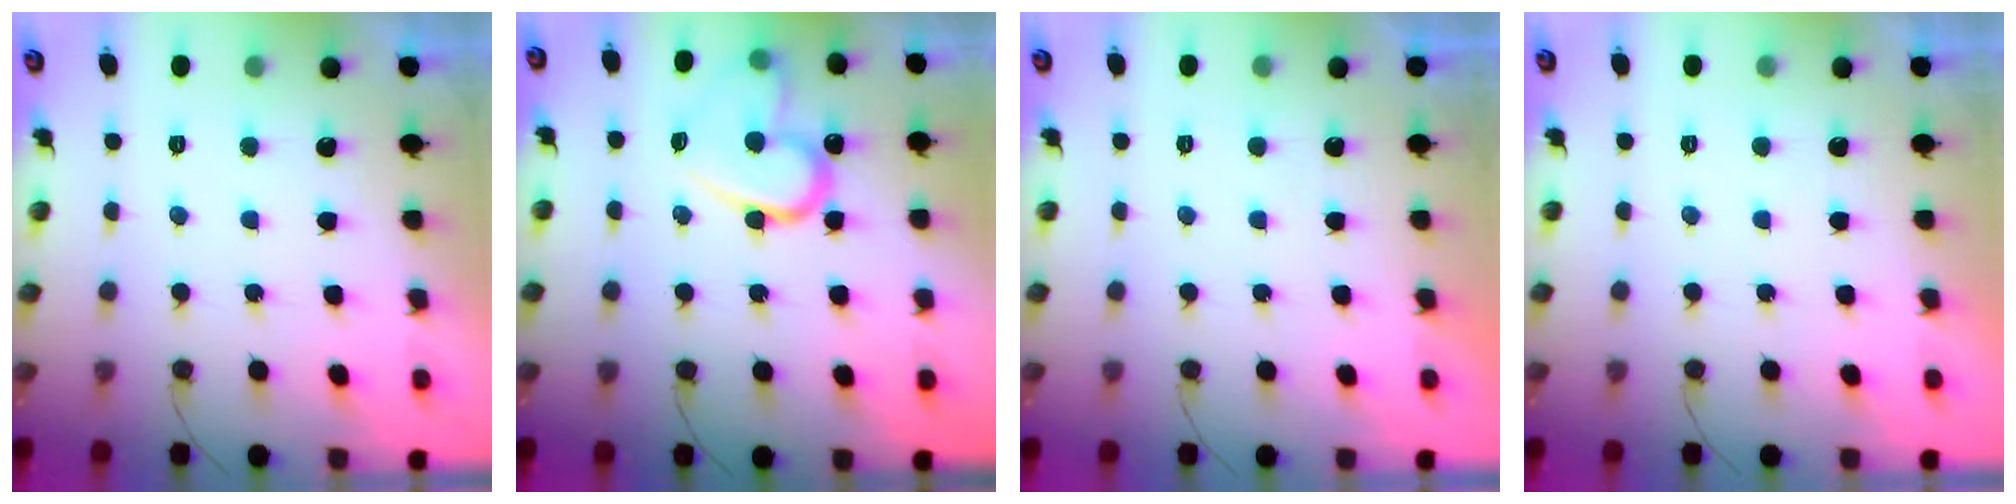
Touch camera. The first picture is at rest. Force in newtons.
{"total": 14.7, "press": 14.6, "slide": 1.6}
{"total": 2.0, "press": 2.0, "slide": 0.1}
{"total": 1.8, "press": 1.8, "slide": 0.1}